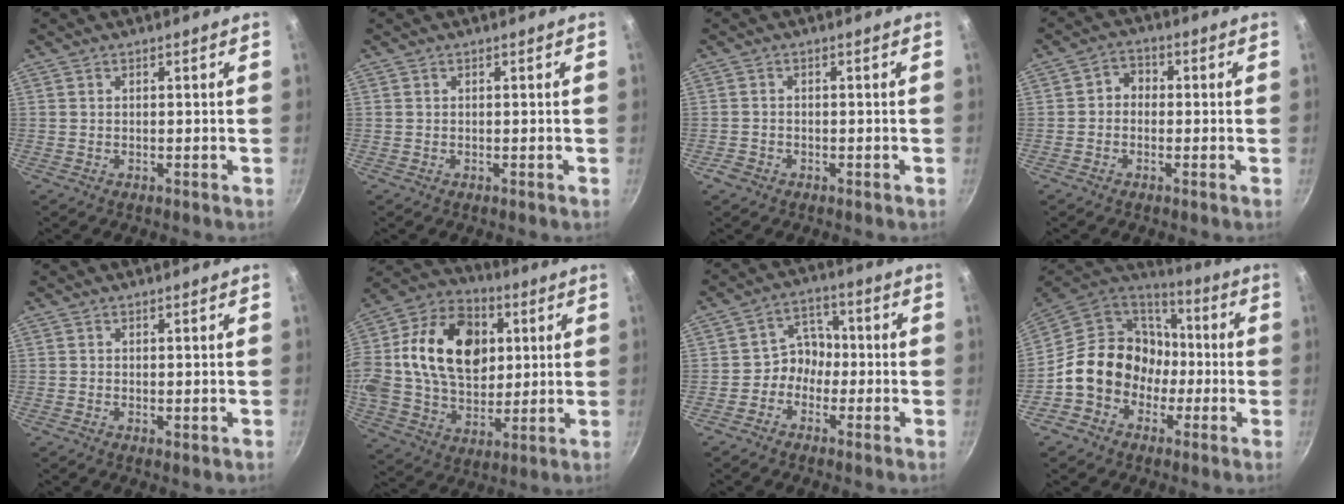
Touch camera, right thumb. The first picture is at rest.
{"total": 0.0}
{"total": 2.0, "force": [-1.3, 1.4, 0.7], "torque": [-0.015, 0.013, -0.021]}
{"total": 3.4, "force": [-0.4, 2.9, 1.7], "torque": [-0.011, 0.013, -0.019]}
{"total": 0.6, "force": [0.1, 0.3, 0.5], "torque": [-0.008, -0.005, 0.001]}
{"total": 26.9, "force": [5.2, 18.8, 18.5], "torque": [-0.321, 0.019, 0.084]}
{"total": 5.6, "force": [-1.5, 4.8, 2.5], "torque": [0.004, 0.028, -0.037]}
{"total": 17.7, "force": [-3.0, 15.0, 8.9], "torque": [-0.100, 0.060, -0.055]}